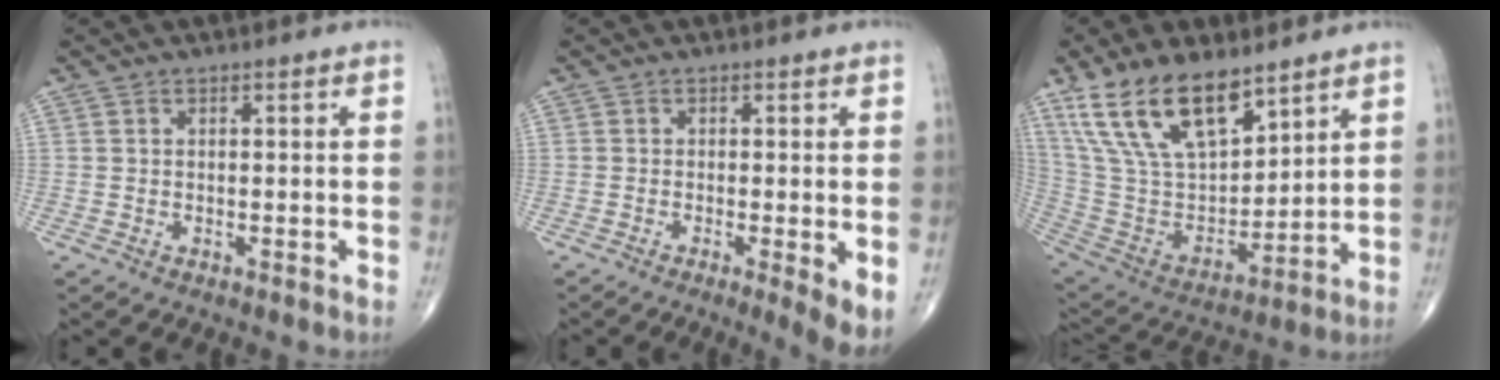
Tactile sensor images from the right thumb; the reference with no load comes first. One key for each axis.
{"total": 4.3, "fx": -0.9, "fy": 0.6, "fz": 4.1, "tx": -0.070, "ty": -0.015, "tz": -0.018}
{"total": 19.8, "fx": 12.6, "fy": 8.9, "fz": 12.3, "tx": -0.201, "ty": -0.053, "tz": 0.255}